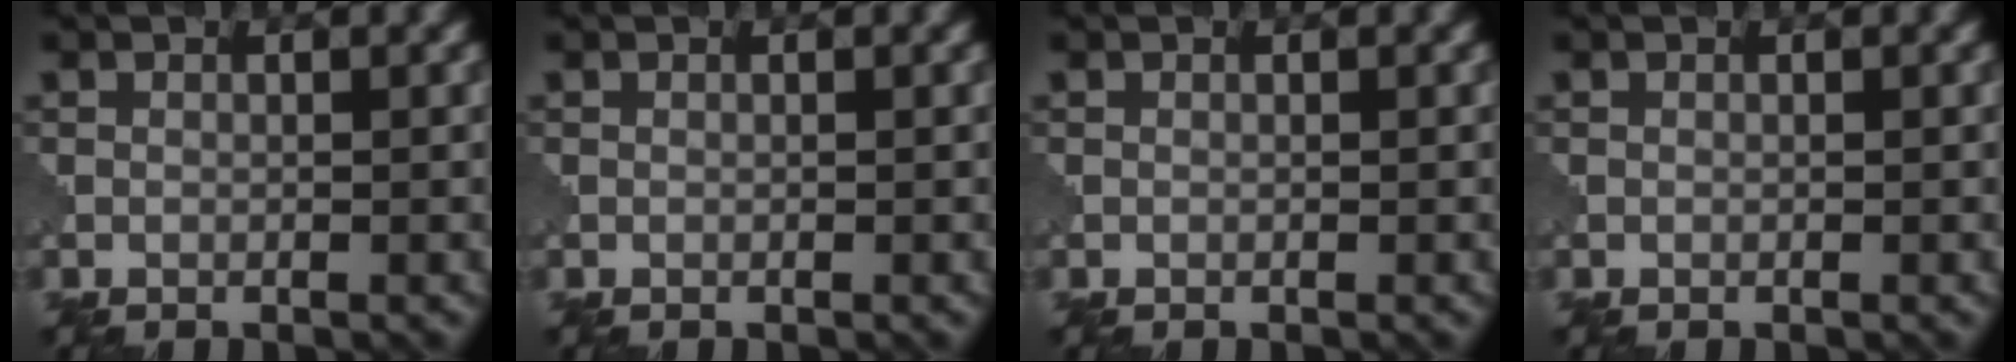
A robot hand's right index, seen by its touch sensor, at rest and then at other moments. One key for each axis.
{"total": 0.0}
{"total": 0.0}
{"total": 0.0}